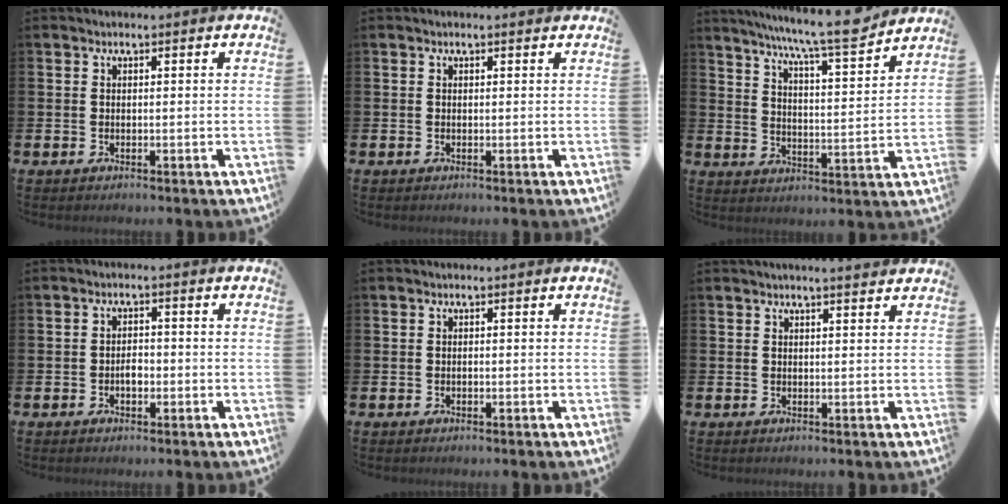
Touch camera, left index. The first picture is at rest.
{"total": 0.0}
{"total": 9.1, "force": [8.3, 0.1, 3.9], "torque": [-0.088, -0.055, 0.141]}
{"total": 1.9, "force": [-0.6, 1.2, 1.4], "torque": [-0.012, -0.002, -0.015]}
{"total": 0.0}
{"total": 1.8, "force": [1.8, -0.1, 0.4], "torque": [0.003, -0.009, 0.029]}